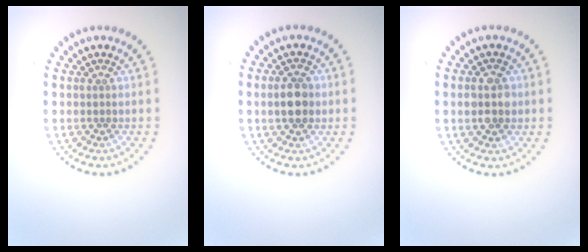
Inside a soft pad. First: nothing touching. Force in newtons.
{"total": 3.3, "press": 3.3, "slide": 0.0}
{"total": 3.1, "press": 3.1, "slide": 0.1}